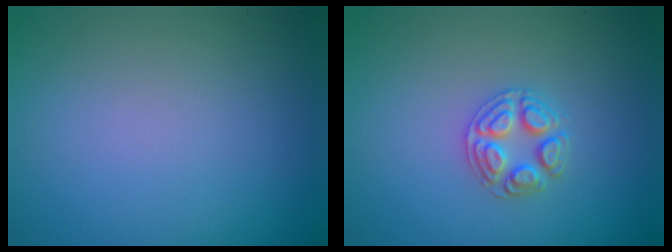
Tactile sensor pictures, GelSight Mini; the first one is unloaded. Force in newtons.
{"total": 2.6, "press": 2.6, "slide": 0.2}